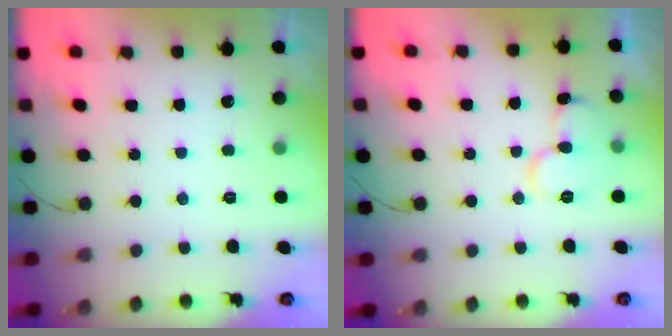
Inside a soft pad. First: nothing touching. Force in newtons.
{"total": 10.9, "press": 10.8, "slide": 1.2}